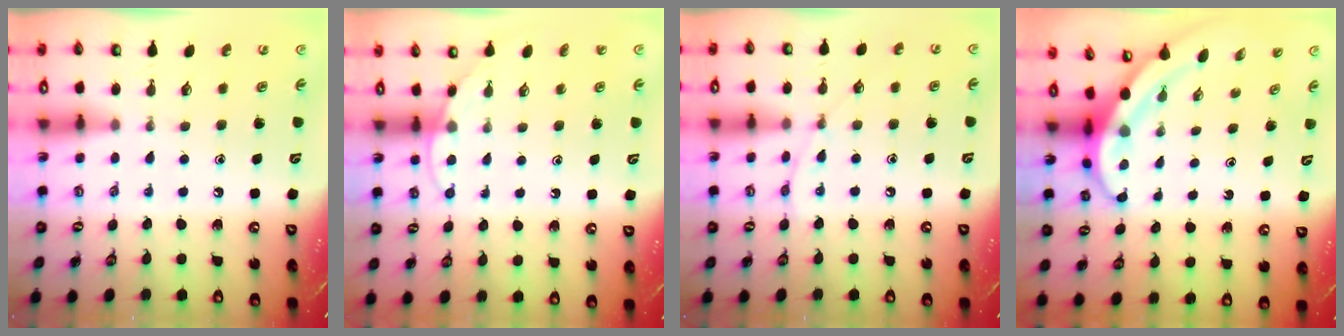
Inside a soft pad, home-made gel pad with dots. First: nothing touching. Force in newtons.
{"total": 5.8, "press": 5.8, "slide": 0.4}
{"total": 4.1, "press": 4.0, "slide": 0.5}
{"total": 5.2, "press": 5.1, "slide": 1.3}